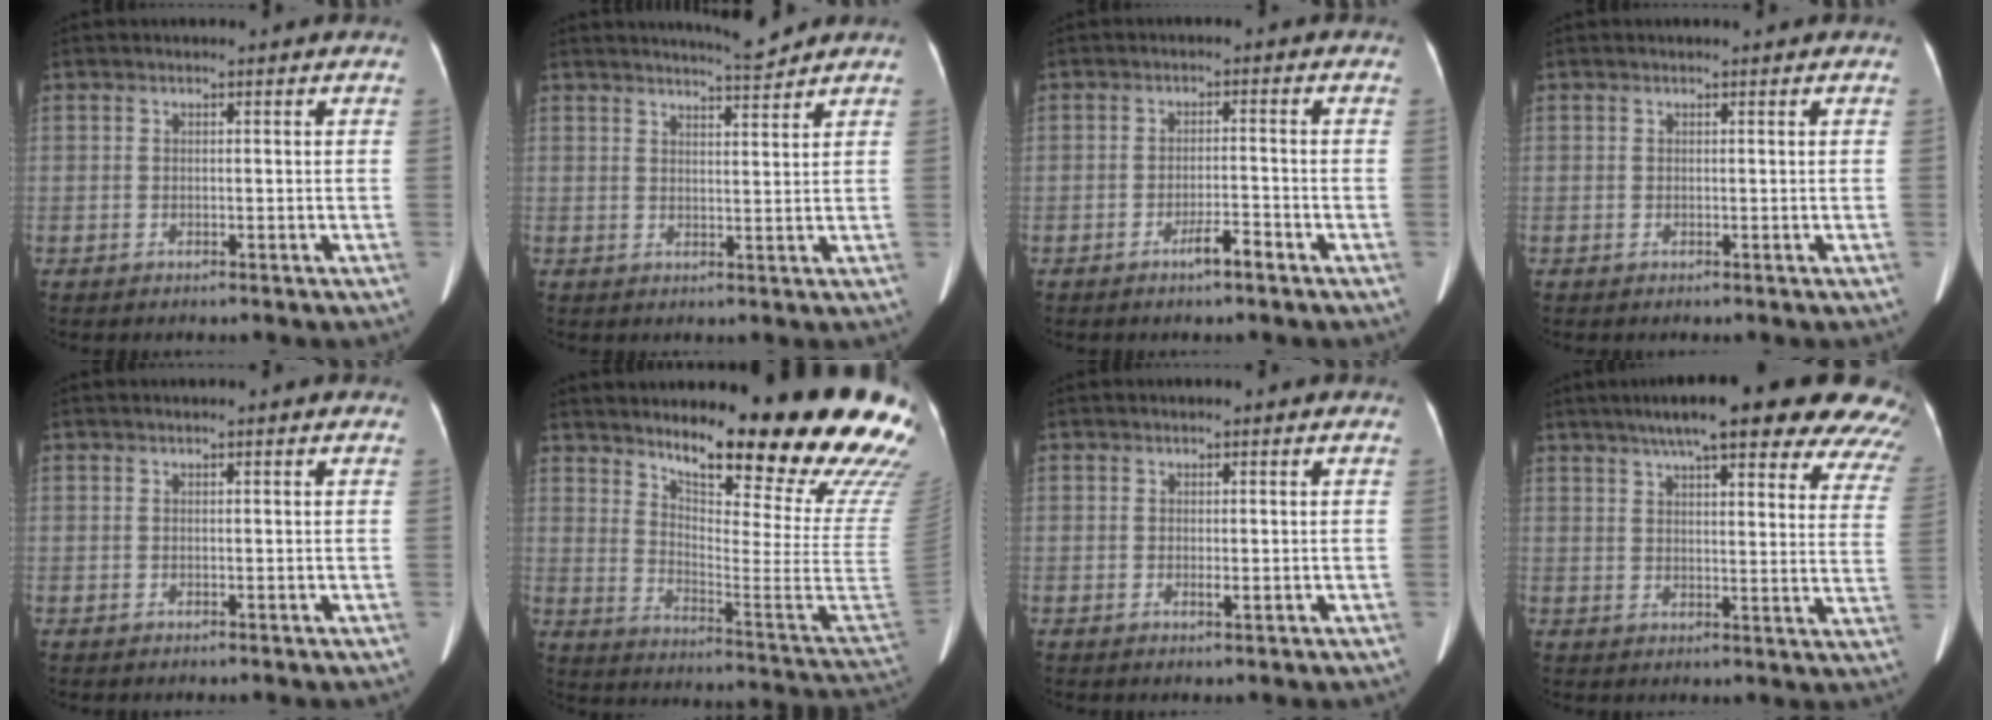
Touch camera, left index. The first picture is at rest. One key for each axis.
{"total": 3.8, "fx": 3.6, "fy": -0.8, "fz": 0.6, "tx": -0.015, "ty": -0.011, "tz": 0.057}
{"total": 3.2, "fx": -2.3, "fy": 0.3, "fz": 2.1, "tx": -0.039, "ty": -0.002, "tz": -0.040}
{"total": 0.0}
{"total": 1.3, "fx": 1.0, "fy": 0.1, "fz": 0.8, "tx": -0.009, "ty": 0.017, "tz": 0.014}
{"total": 27.2, "fx": 21.4, "fy": 2.0, "fz": 16.6, "tx": -0.209, "ty": -0.097, "tz": 0.276}
{"total": 0.9, "fx": 0.1, "fy": 0.2, "fz": 0.9, "tx": -0.016, "ty": -0.001, "tz": 0.001}
{"total": 25.4, "fx": 20.0, "fy": 4.2, "fz": 15.1, "tx": -0.175, "ty": 0.003, "tz": 0.231}